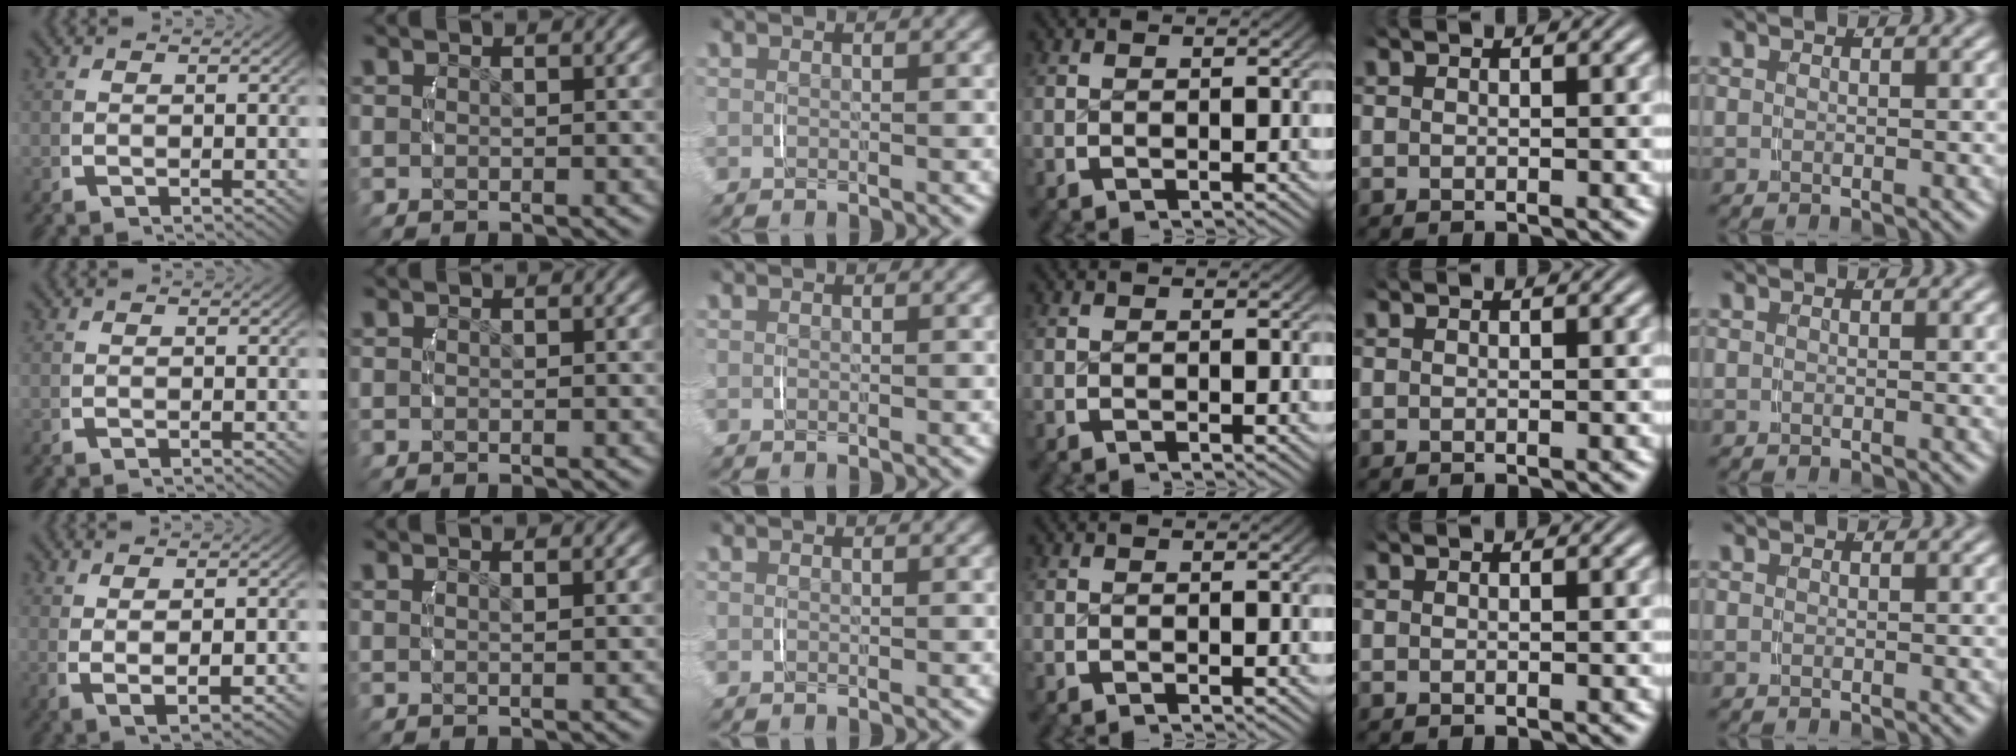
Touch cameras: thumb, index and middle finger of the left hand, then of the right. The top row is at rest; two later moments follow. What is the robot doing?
{"motion": "lift_and_place", "object": "scarf"}